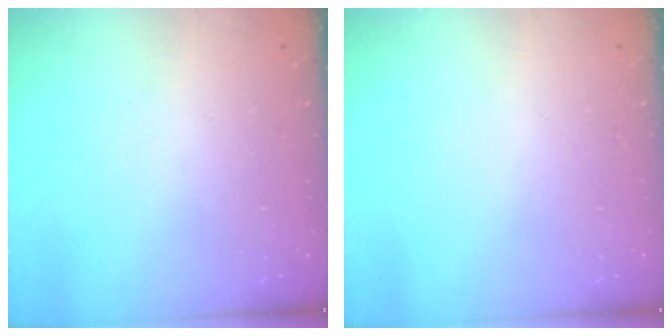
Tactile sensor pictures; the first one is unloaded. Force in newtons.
{"total": 0.0}